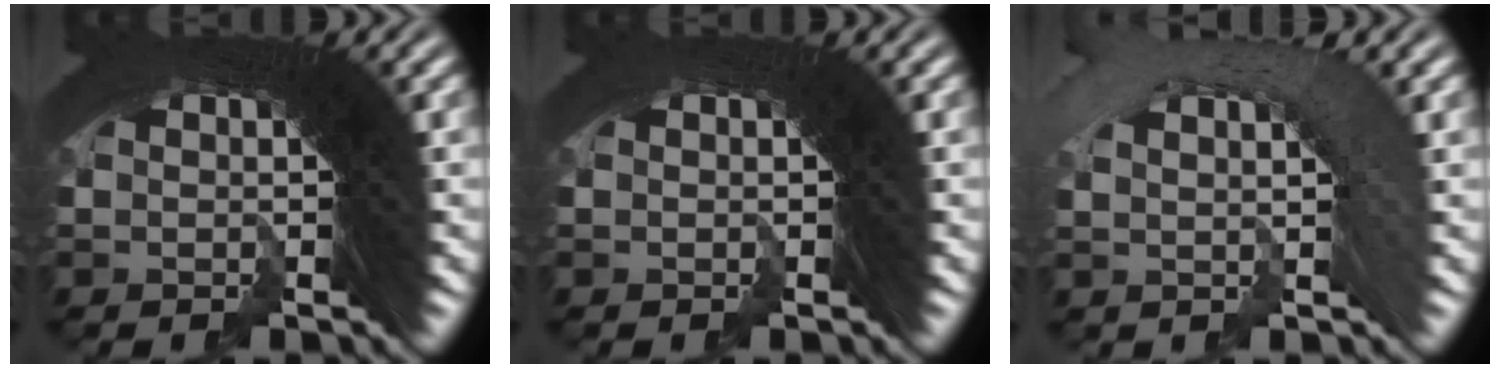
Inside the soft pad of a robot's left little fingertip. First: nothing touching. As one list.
[{"total": 0.9, "force": [-0.4, -0.4, -0.7], "torque": [0.008, -0.004, -0.005]}, {"total": 2.5, "force": [-1.9, 1.5, -0.2], "torque": [0.000, 0.001, -0.031]}]